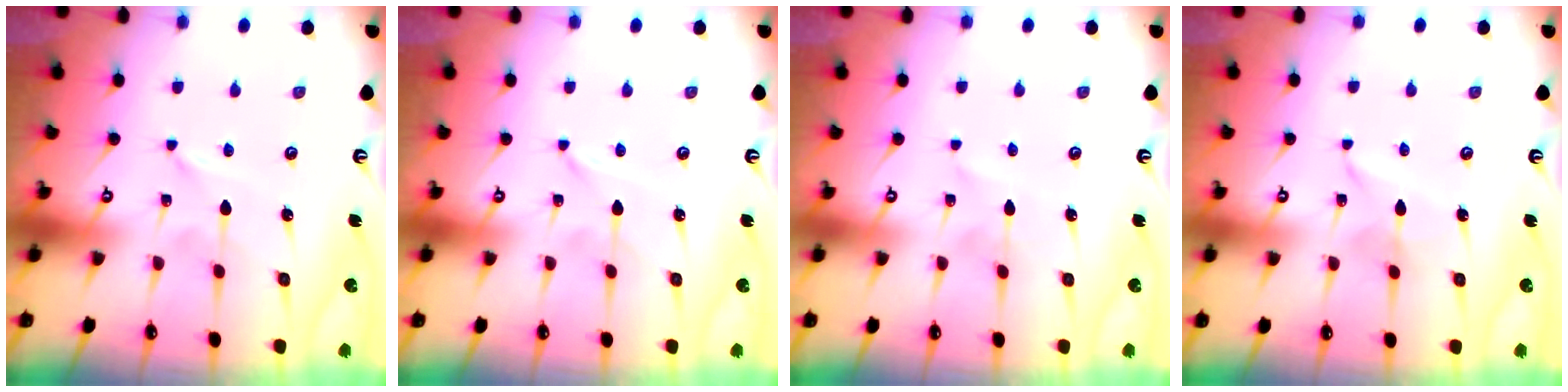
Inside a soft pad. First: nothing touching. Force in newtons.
{"total": 0.0}
{"total": 1.8, "press": 1.8, "slide": 0.2}
{"total": 2.0, "press": 2.0, "slide": 0.1}